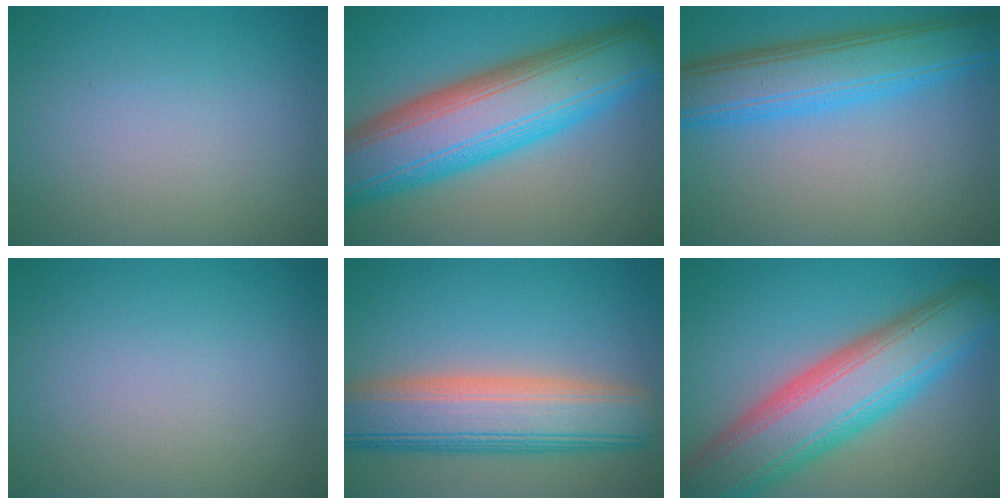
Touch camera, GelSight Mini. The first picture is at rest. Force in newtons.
{"total": 13.6, "press": 13.6, "slide": 0.1}
{"total": 7.8, "press": 7.8, "slide": 0.3}
{"total": 0.0}
{"total": 9.7, "press": 9.7, "slide": 0.6}
{"total": 11.3, "press": 11.3, "slide": 0.6}